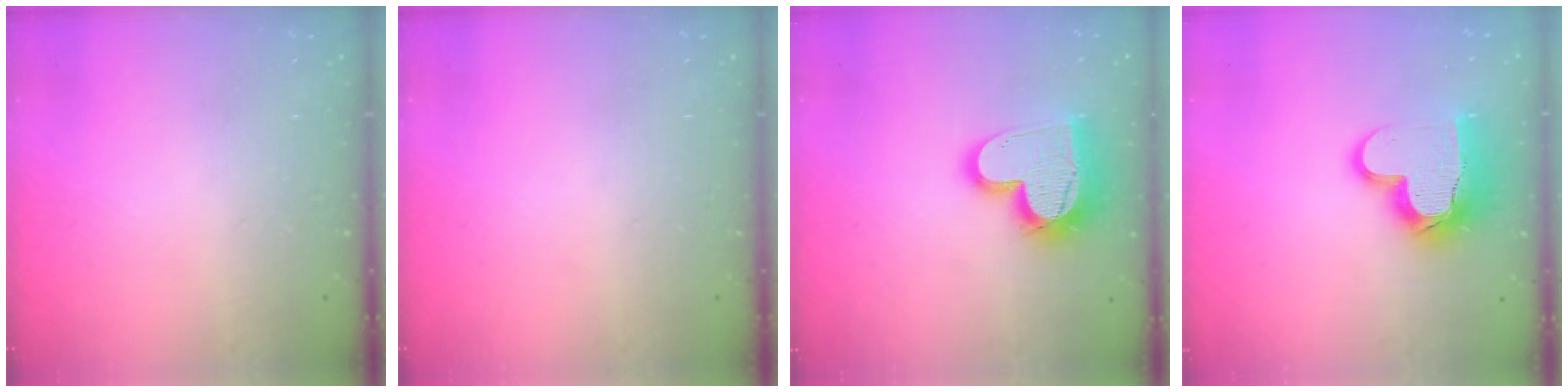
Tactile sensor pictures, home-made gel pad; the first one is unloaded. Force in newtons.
{"total": 0.0}
{"total": 17.7, "press": 17.6, "slide": 1.5}
{"total": 15.5, "press": 15.4, "slide": 1.8}